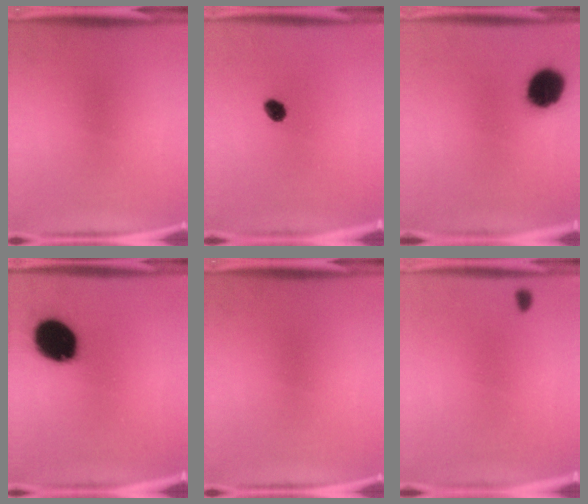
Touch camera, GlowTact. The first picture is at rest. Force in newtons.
{"total": 3.0}
{"total": 10.7}
{"total": 16.6}
{"total": 0.0}
{"total": 0.7}